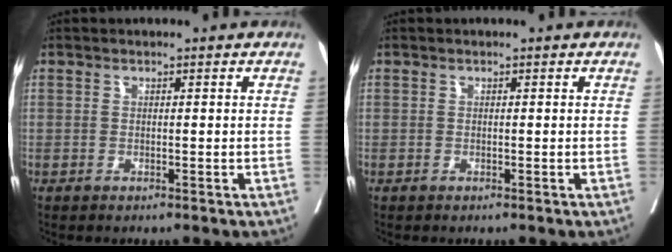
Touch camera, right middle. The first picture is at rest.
{"total": 0.0}